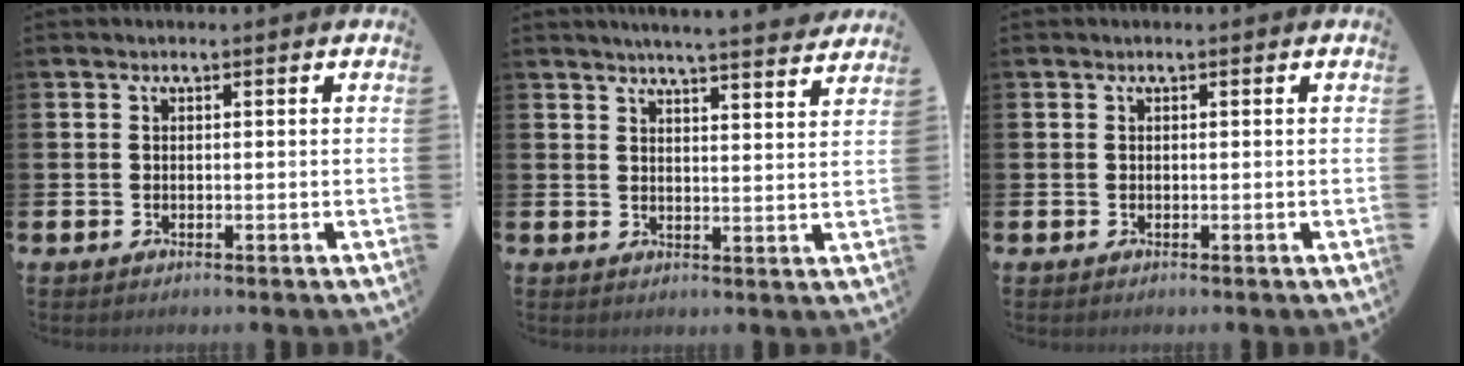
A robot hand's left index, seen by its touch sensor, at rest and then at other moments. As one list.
[{"total": 5.2, "force": [5.0, -0.7, 1.0], "torque": [-0.021, -0.033, 0.085]}, {"total": 0.0}]